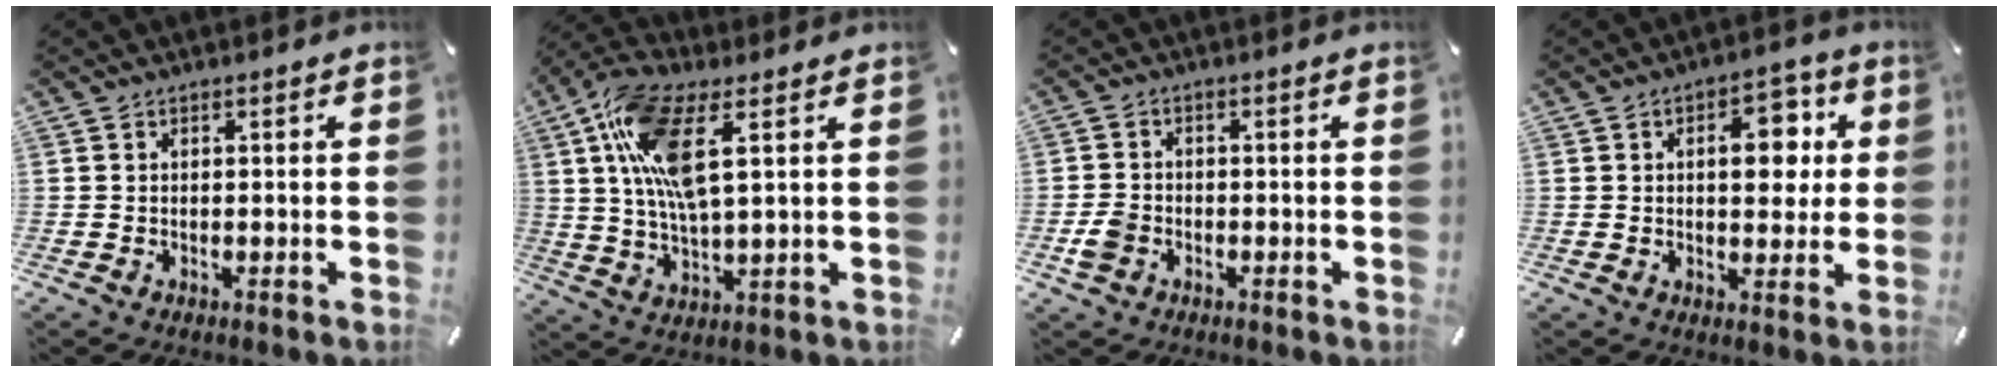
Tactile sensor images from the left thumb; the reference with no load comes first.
{"total": 14.0, "force": [5.0, 4.8, 12.1], "torque": [-0.260, -0.005, 0.088]}
{"total": 3.8, "force": [-1.5, 3.0, 2.0], "torque": [-0.038, 0.006, -0.027]}
{"total": 10.5, "force": [2.2, 6.2, 8.1], "torque": [-0.097, -0.006, 0.030]}